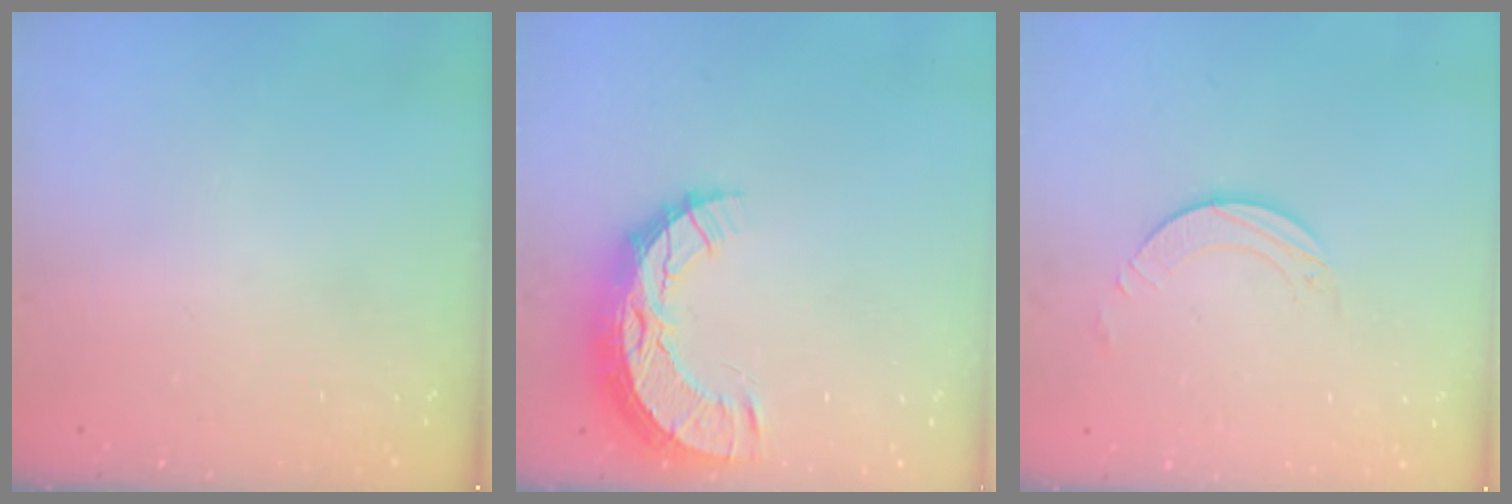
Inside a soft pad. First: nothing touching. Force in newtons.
{"total": 13.0, "press": 13.0, "slide": 0.9}
{"total": 1.9, "press": 1.9, "slide": 0.1}